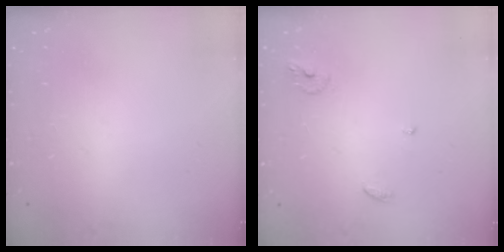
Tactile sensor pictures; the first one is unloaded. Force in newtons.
{"total": 6.2, "press": 6.2, "slide": 0.2}